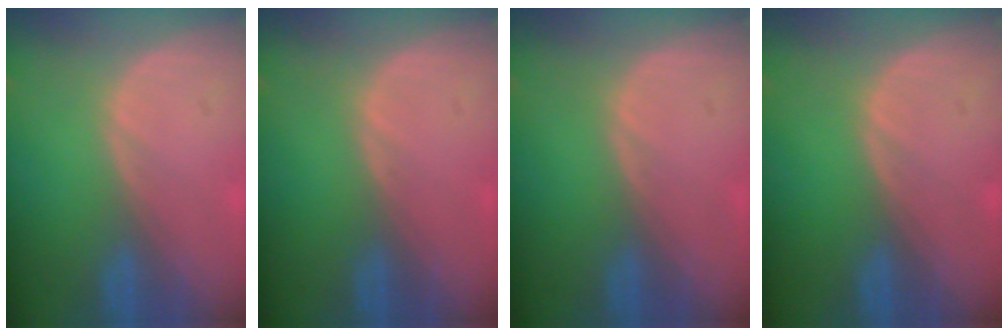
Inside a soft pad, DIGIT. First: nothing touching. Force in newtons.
{"total": 0.0}
{"total": 0.0}
{"total": 0.0}